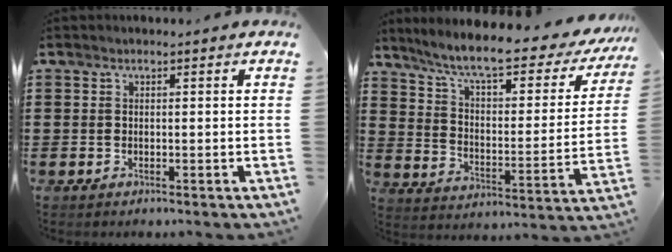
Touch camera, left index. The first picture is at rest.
{"total": 8.7, "force": [7.0, 0.9, 5.2], "torque": [-0.125, -0.040, 0.114]}